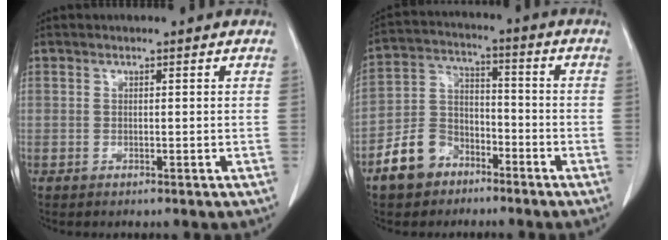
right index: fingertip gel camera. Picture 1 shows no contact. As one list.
[{"total": 9.1, "force": [-5.9, 6.3, 3.1], "torque": [-0.078, 0.016, -0.112]}]